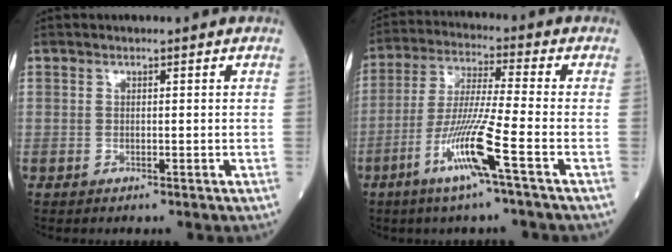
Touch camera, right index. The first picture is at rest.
{"total": 10.8, "force": [-5.0, -1.3, 9.4], "torque": [-0.186, -0.015, -0.101]}